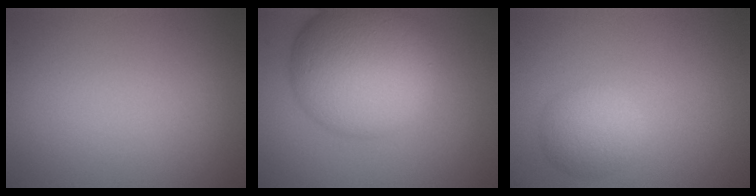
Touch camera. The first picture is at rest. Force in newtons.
{"total": 12.4, "press": 12.4, "slide": 0.1}
{"total": 3.0, "press": 3.0, "slide": 0.0}